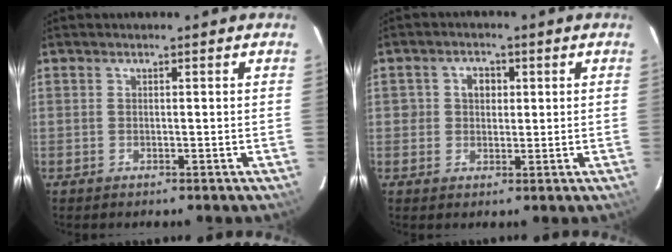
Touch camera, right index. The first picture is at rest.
{"total": 3.3, "force": [0.4, 3.0, 1.3], "torque": [-0.020, 0.011, 0.007]}